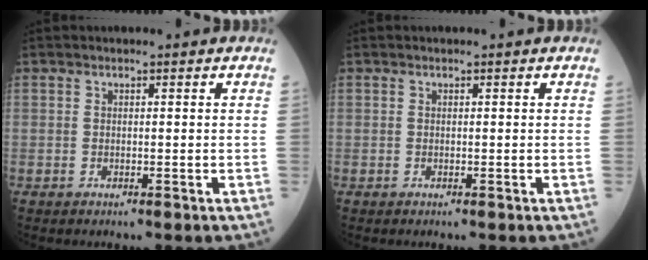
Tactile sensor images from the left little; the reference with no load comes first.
{"total": 0.0}